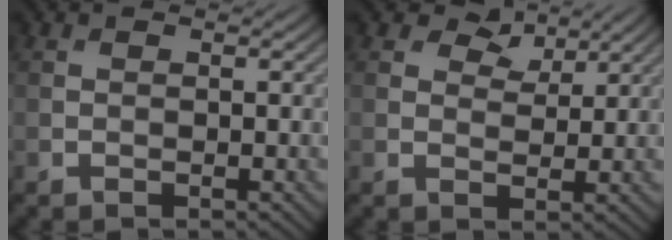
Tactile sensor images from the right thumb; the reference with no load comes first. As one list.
[{"total": 4.0, "force": [2.8, 2.3, 1.8], "torque": [-0.032, 0.001, 0.047]}]